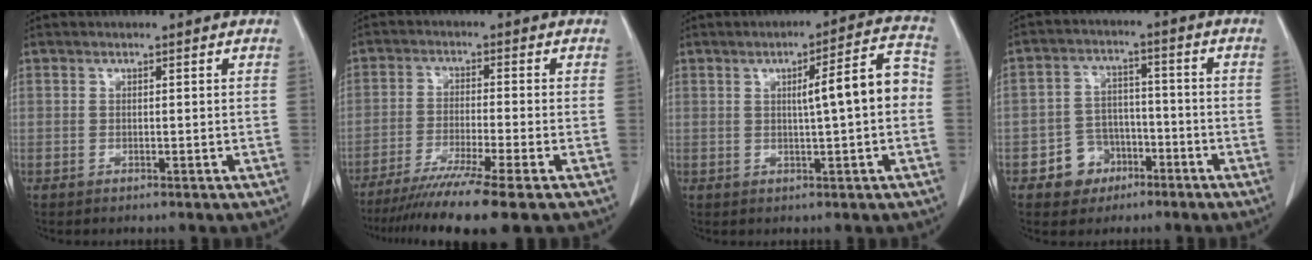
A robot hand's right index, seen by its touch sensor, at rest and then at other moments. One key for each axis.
{"total": 11.8, "fx": -9.1, "fy": -1.7, "fz": 7.3, "tx": -0.106, "ty": -0.037, "tz": -0.143}
{"total": 7.9, "fx": 0.2, "fy": 0.6, "fz": 7.9, "tx": -0.108, "ty": 0.021, "tz": -0.001}
{"total": 6.4, "fx": -3.2, "fy": 5.4, "fz": 1.2, "tx": -0.016, "ty": 0.016, "tz": -0.044}